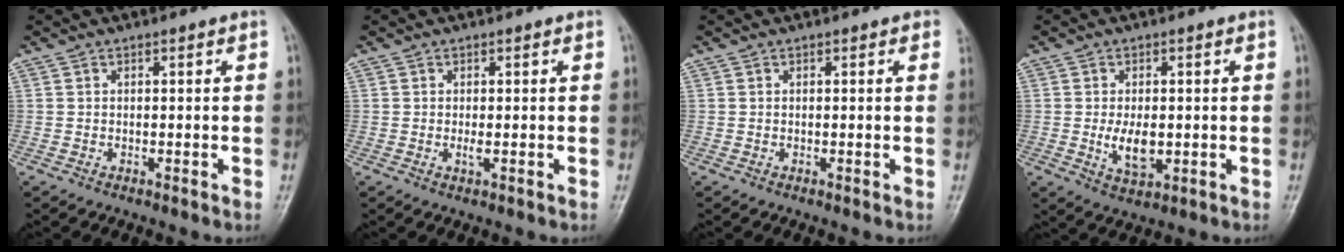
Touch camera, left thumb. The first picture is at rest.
{"total": 1.3, "force": [-0.1, 0.3, 1.2], "torque": [-0.023, -0.001, 0.001]}
{"total": 0.9, "force": [0.6, 0.4, 0.7], "torque": [-0.002, 0.001, 0.001]}
{"total": 5.7, "force": [-0.5, 3.0, 4.9], "torque": [-0.079, -0.010, -0.002]}